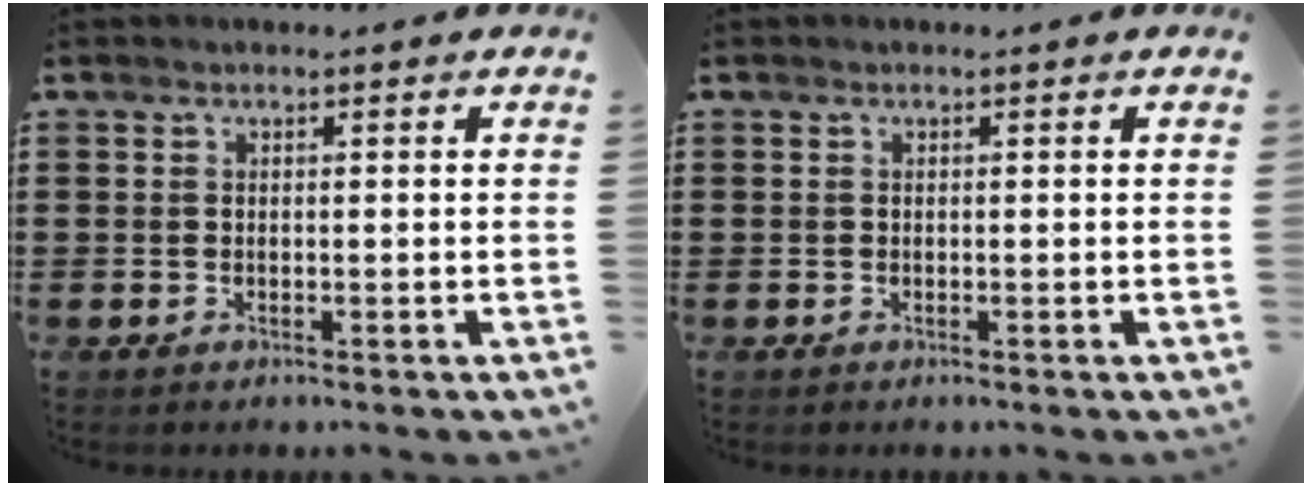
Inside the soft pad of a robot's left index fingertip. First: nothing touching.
{"total": 0.0}